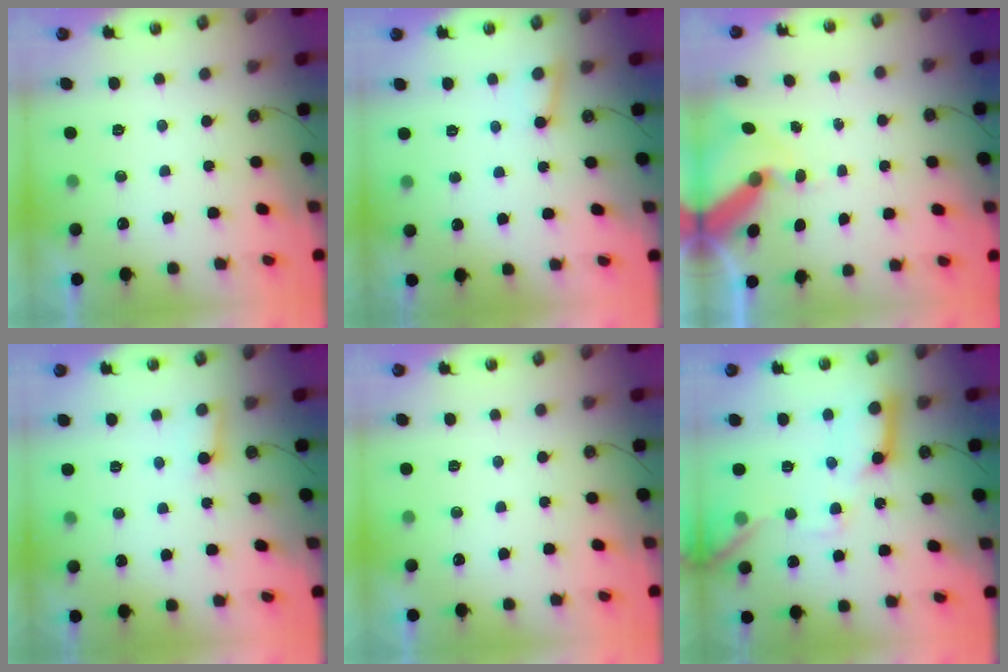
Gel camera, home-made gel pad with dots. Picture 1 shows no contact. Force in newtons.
{"total": 2.9, "press": 2.9, "slide": 0.3}
{"total": 10.7, "press": 10.6, "slide": 1.4}
{"total": 3.5, "press": 3.5, "slide": 0.5}
{"total": 0.0}
{"total": 15.4, "press": 15.3, "slide": 1.8}